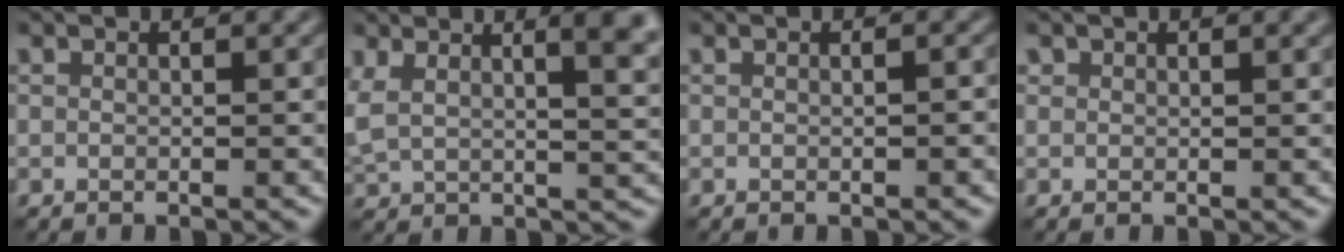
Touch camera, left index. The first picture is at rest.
{"total": 10.6, "force": [4.7, 5.0, 8.2], "torque": [-0.115, 0.033, 0.072]}
{"total": 0.8, "force": [-0.1, 0.1, 0.8], "torque": [-0.015, 0.001, -0.002]}
{"total": 1.0, "force": [0.8, 0.4, 0.4], "torque": [-0.009, -0.003, 0.017]}